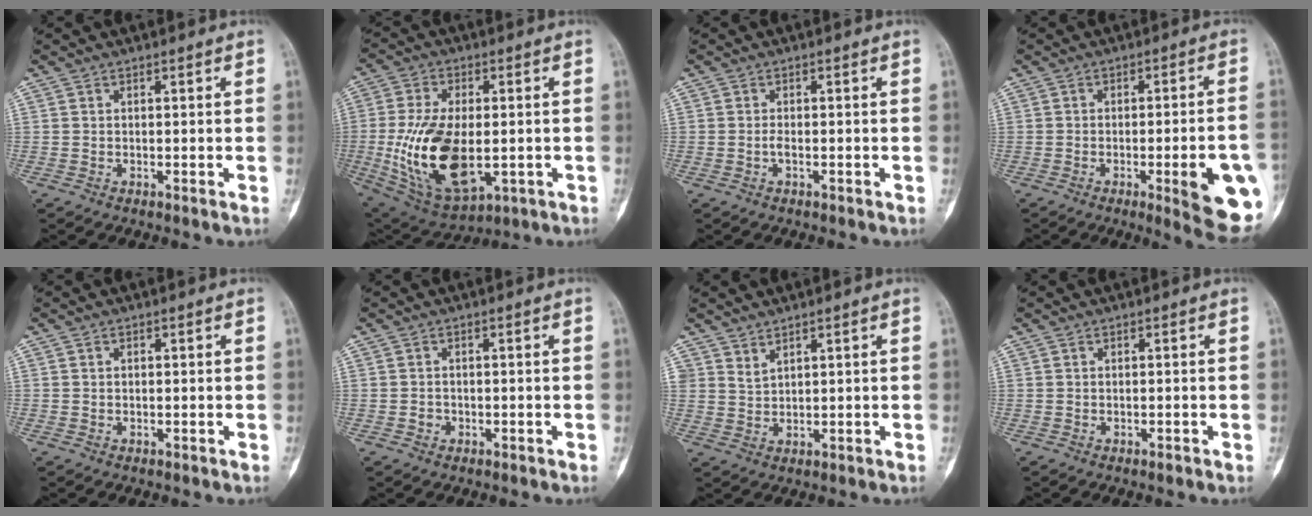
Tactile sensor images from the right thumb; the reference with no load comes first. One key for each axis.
{"total": 18.5, "fx": -2.4, "fy": 10.0, "fz": 15.4, "tx": -0.288, "ty": -0.004, "tz": -0.023}
{"total": 1.0, "fx": -0.5, "fy": 0.6, "fz": 0.7, "tx": -0.012, "ty": 0.002, "tz": -0.011}
{"total": 14.2, "fx": -4.6, "fy": 3.0, "fz": 13.1, "tx": -0.127, "ty": 0.011, "tz": -0.050}
{"total": 0.6, "fx": -0.1, "fy": 0.6, "fz": 0.0, "tx": 0.010, "ty": 0.005, "tz": -0.004}
{"total": 1.6, "fx": -0.6, "fy": 1.4, "fz": 0.4, "tx": 0.006, "ty": 0.007, "tz": -0.013}
{"total": 2.1, "fx": 1.8, "fy": 1.0, "fz": 0.5, "tx": 0.008, "ty": -0.017, "tz": 0.035}
{"total": 0.7, "fx": -0.4, "fy": 0.4, "fz": 0.3, "tx": 0.002, "ty": 0.001, "tz": -0.007}